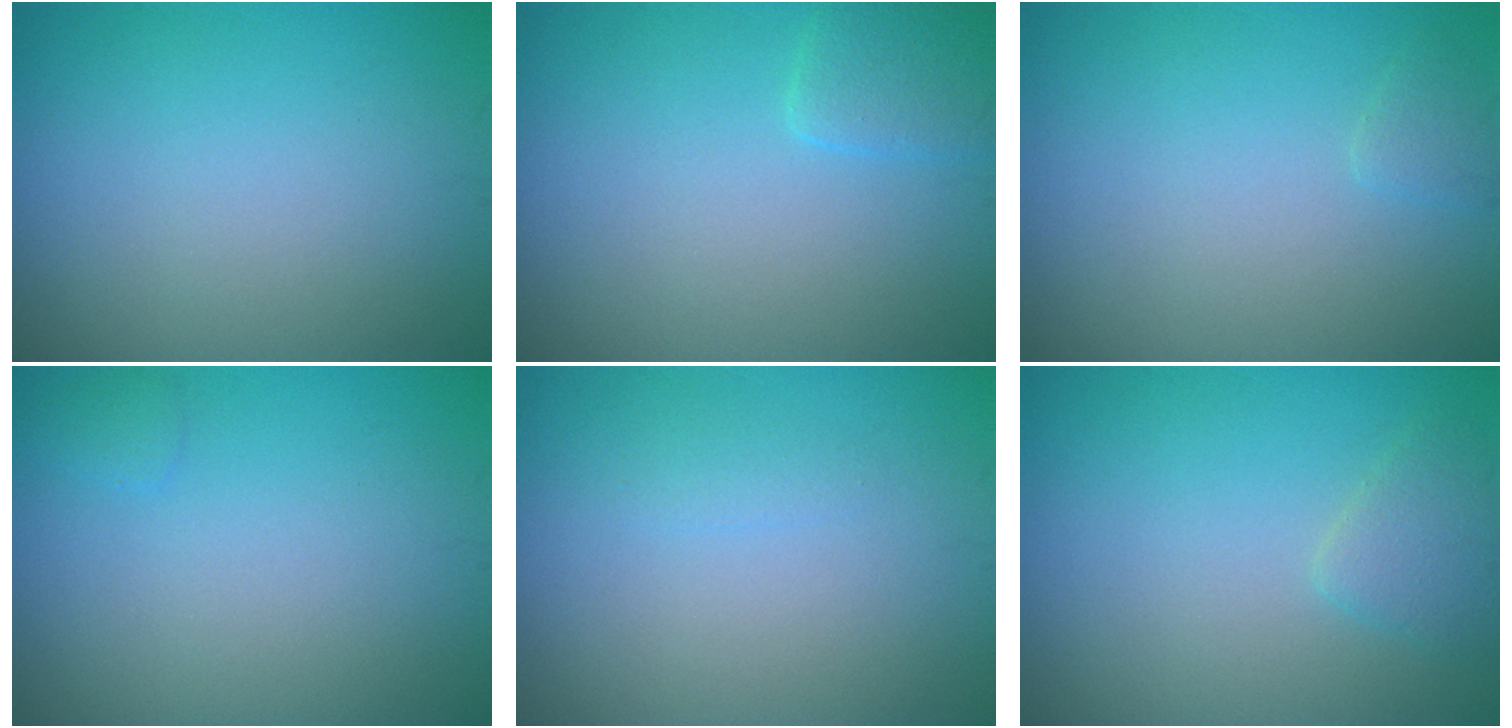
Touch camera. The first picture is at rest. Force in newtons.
{"total": 1.8, "press": 1.8, "slide": 0.2}
{"total": 0.8, "press": 0.8, "slide": 0.0}
{"total": 0.6, "press": 0.6, "slide": 0.1}
{"total": 0.6, "press": 0.6, "slide": 0.0}
{"total": 1.7, "press": 1.7, "slide": 0.2}